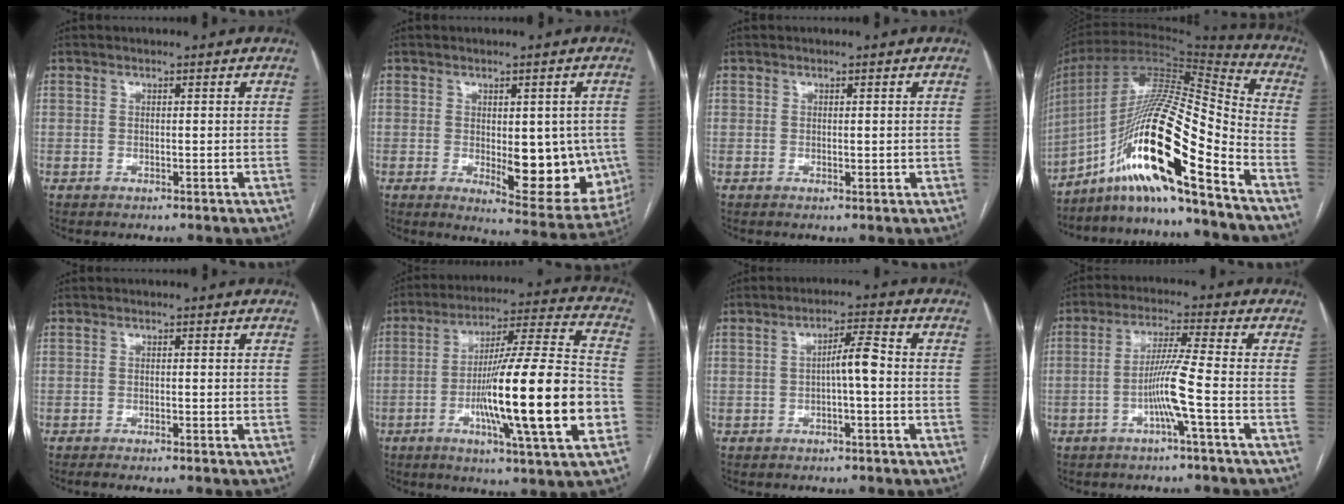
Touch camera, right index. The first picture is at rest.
{"total": 13.2, "force": [-1.6, 5.1, 12.0], "torque": [-0.136, -0.009, -0.005]}
{"total": 1.2, "force": [0.0, 0.7, 1.0], "torque": [-0.015, -0.001, 0.003]}
{"total": 21.1, "force": [-12.6, 0.9, 16.9], "torque": [-0.326, 0.000, -0.231]}
{"total": 2.4, "force": [-2.0, -0.3, 1.4], "torque": [-0.017, 0.000, -0.028]}
{"total": 22.6, "force": [-5.5, 0.4, 22.0], "torque": [-0.336, -0.008, -0.090]}
{"total": 4.2, "force": [-0.5, 0.4, 4.1], "torque": [-0.066, 0.011, -0.008]}
{"total": 6.7, "force": [-2.3, -1.3, 6.1], "torque": [-0.122, 0.004, -0.047]}